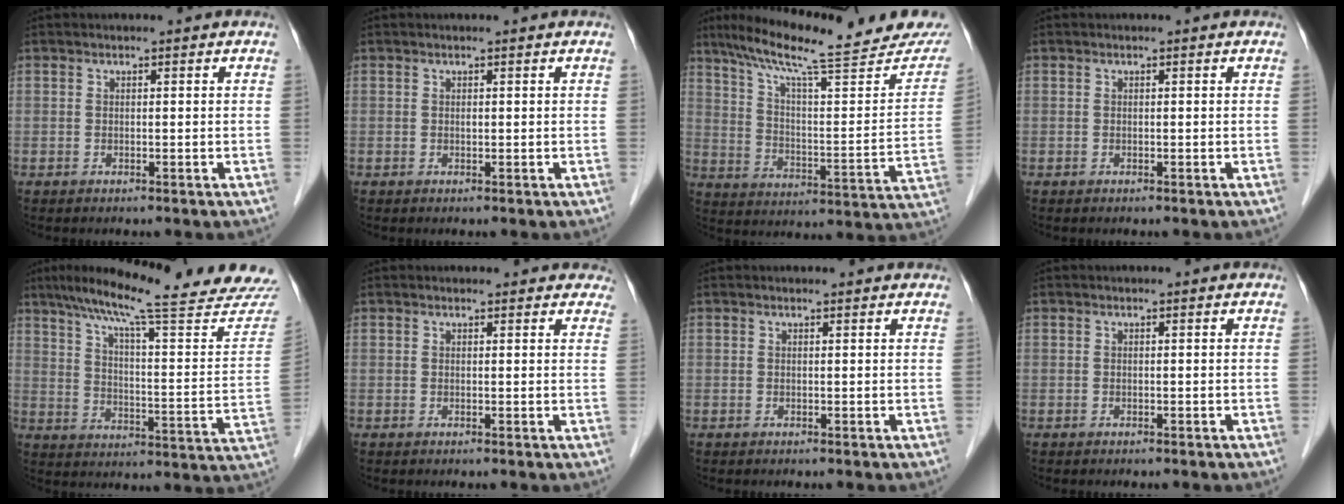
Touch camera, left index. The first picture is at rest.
{"total": 0.0}
{"total": 24.6, "force": [20.7, 3.0, 13.0], "torque": [-0.201, -0.017, 0.288]}
{"total": 0.0}
{"total": 27.0, "force": [23.6, 1.1, 13.0], "torque": [-0.201, -0.060, 0.306]}
{"total": 5.6, "force": [5.1, 2.0, 1.3], "torque": [0.006, 0.004, 0.040]}
{"total": 1.3, "force": [1.3, 0.3, 0.2], "torque": [-0.012, 0.008, 0.015]}
{"total": 0.0}